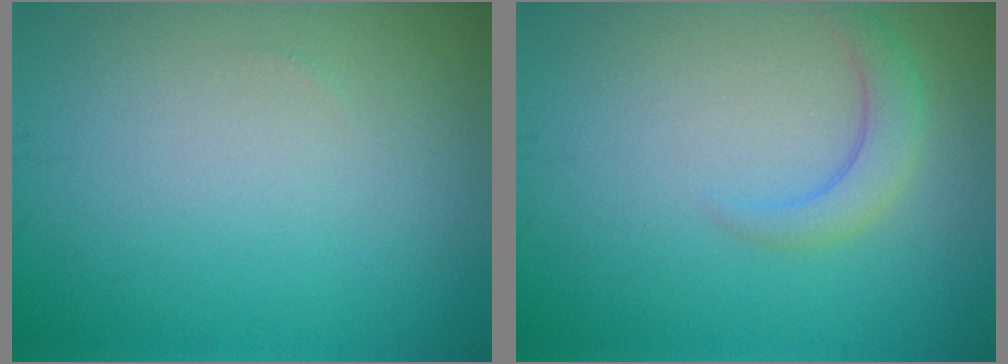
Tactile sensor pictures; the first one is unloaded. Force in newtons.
{"total": 2.2, "press": 2.2, "slide": 0.3}